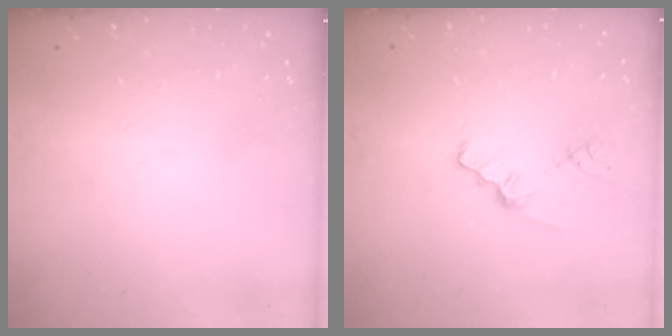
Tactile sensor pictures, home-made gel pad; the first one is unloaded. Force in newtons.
{"total": 1.5, "press": 1.5, "slide": 0.3}